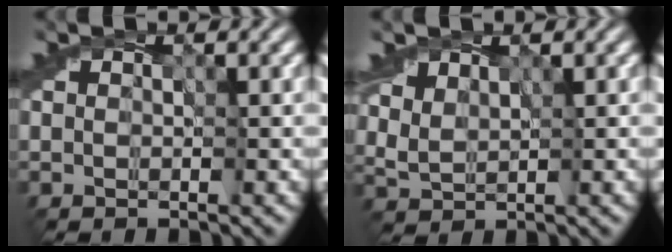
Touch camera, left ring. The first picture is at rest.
{"total": 2.5, "force": [2.0, 1.3, 0.7], "torque": [-0.028, 0.001, 0.052]}